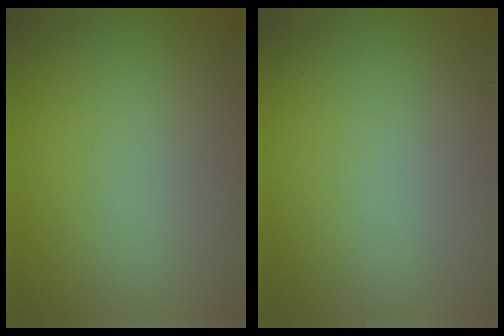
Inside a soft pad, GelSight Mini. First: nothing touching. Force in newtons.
{"total": 0.0}